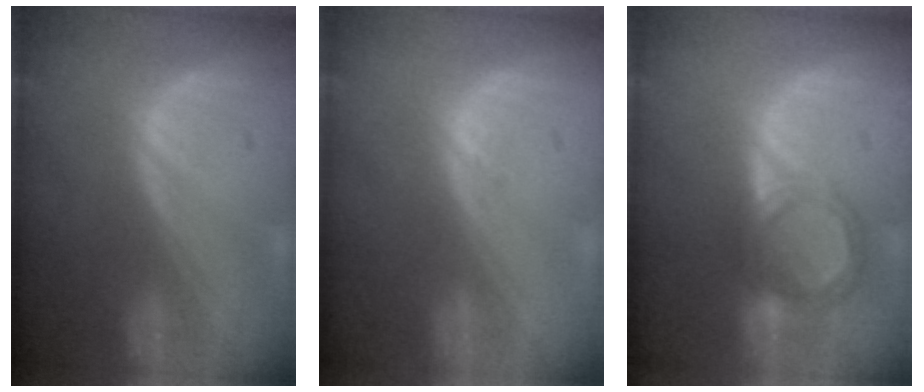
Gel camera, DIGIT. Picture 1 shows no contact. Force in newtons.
{"total": 0.7, "press": 0.6, "slide": 0.3}
{"total": 6.5, "press": 5.7, "slide": 3.1}